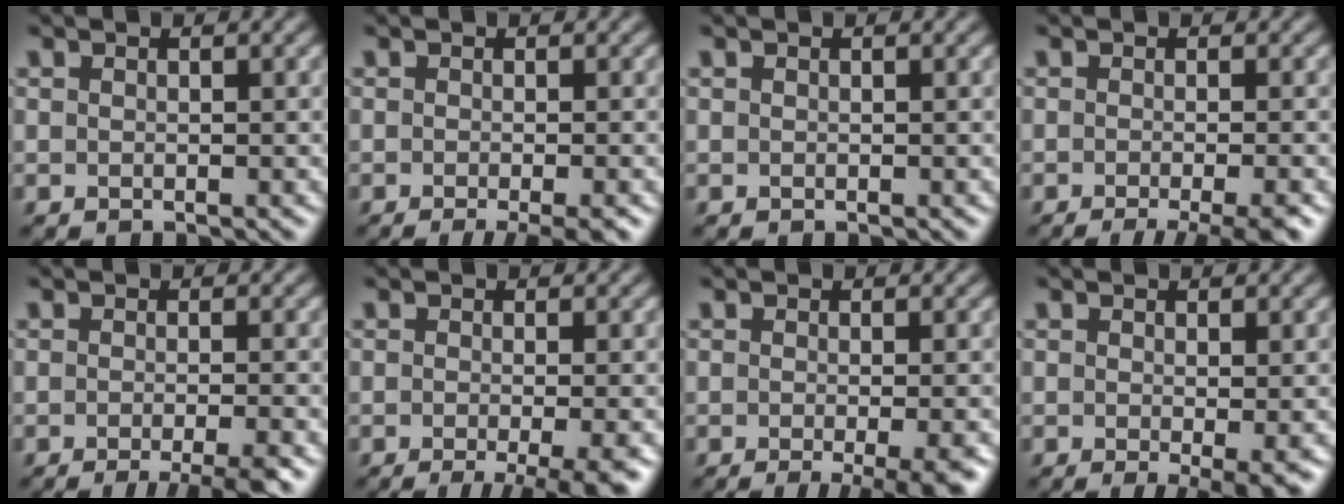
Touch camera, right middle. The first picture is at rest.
{"total": 3.3, "force": [-1.8, 0.6, 2.8], "torque": [-0.030, -0.004, -0.028]}
{"total": 0.0}
{"total": 4.6, "force": [-2.6, 1.0, 3.7], "torque": [-0.036, -0.005, -0.039]}
{"total": 4.2, "force": [-2.5, 0.7, 3.2], "torque": [-0.035, -0.003, -0.042]}
{"total": 5.4, "force": [-2.4, 1.4, 4.7], "torque": [-0.049, -0.010, -0.032]}
{"total": 5.1, "force": [-2.1, 1.4, 4.4], "torque": [-0.045, -0.010, -0.025]}
{"total": 2.6, "force": [-0.7, 0.2, 2.5], "torque": [-0.040, -0.013, -0.008]}